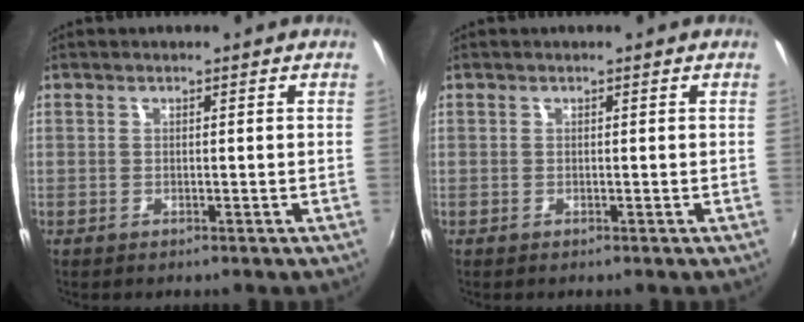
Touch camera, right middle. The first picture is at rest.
{"total": 0.0}